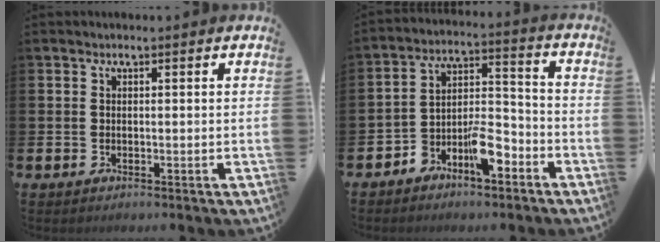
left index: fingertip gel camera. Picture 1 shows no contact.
{"total": 7.3, "force": [-4.9, 2.7, 4.6], "torque": [-0.090, 0.006, -0.093]}